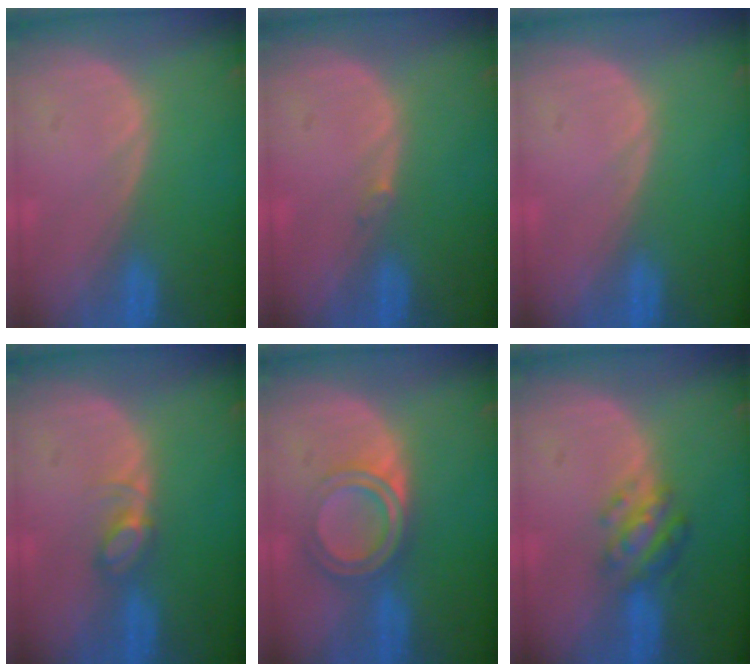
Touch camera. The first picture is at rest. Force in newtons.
{"total": 0.5, "press": 0.5, "slide": 0.1}
{"total": 0.0}
{"total": 2.8, "press": 2.8, "slide": 0.4}
{"total": 5.7, "press": 5.0, "slide": 2.8}
{"total": 4.7, "press": 4.7, "slide": 0.4}